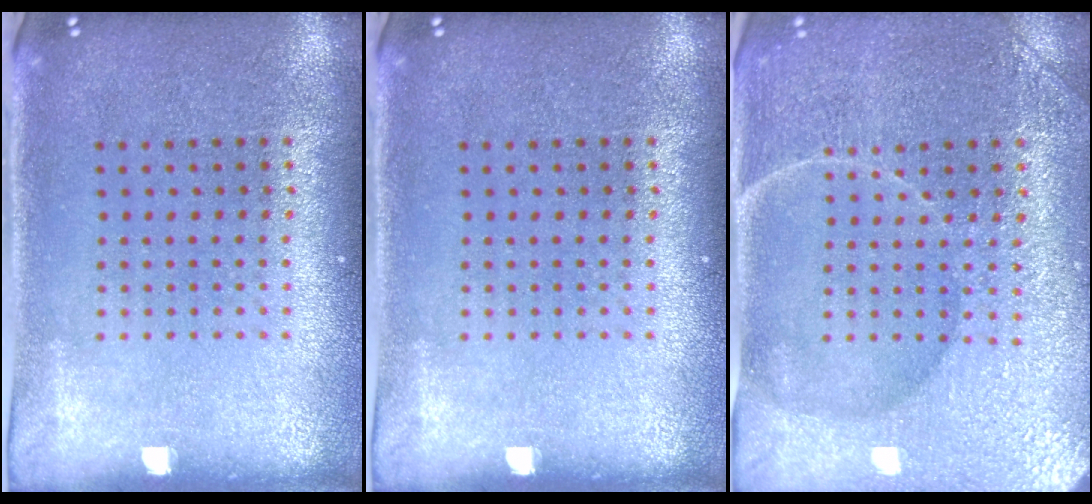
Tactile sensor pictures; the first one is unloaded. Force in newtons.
{"total": 0.0}
{"total": 4.6, "press": 4.4, "slide": 1.1}